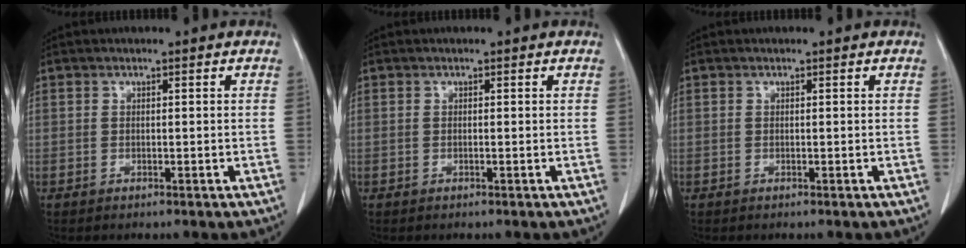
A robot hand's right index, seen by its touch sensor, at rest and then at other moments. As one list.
[{"total": 0.0}, {"total": 0.0}]